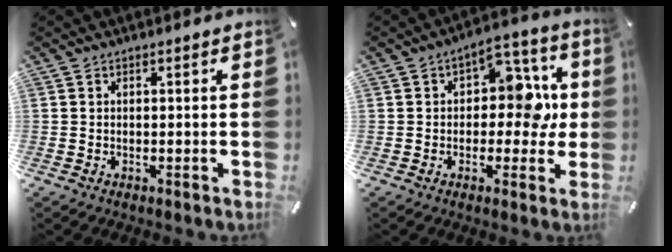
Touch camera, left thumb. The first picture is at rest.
{"total": 10.6, "force": [0.8, 7.5, 7.5], "torque": [-0.089, -0.004, 0.009]}